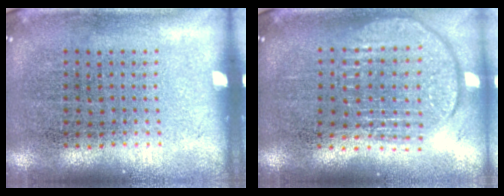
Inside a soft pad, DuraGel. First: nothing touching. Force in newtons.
{"total": 1.9, "press": 1.6, "slide": 1.0}